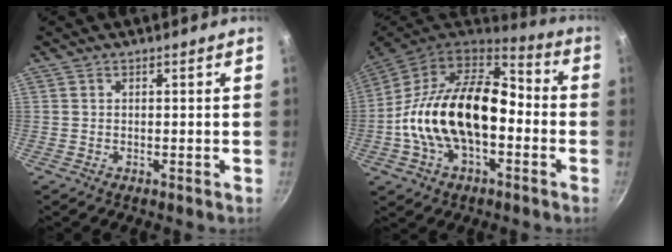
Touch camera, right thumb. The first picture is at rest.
{"total": 23.5, "force": [-3.0, 14.1, 18.6], "torque": [-0.311, 0.050, -0.064]}